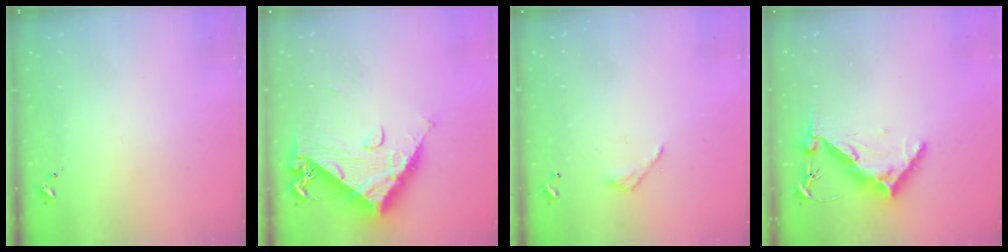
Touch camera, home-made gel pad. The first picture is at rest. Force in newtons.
{"total": 15.5, "press": 15.5, "slide": 1.5}
{"total": 4.1, "press": 4.1, "slide": 0.3}
{"total": 10.4, "press": 10.3, "slide": 0.9}